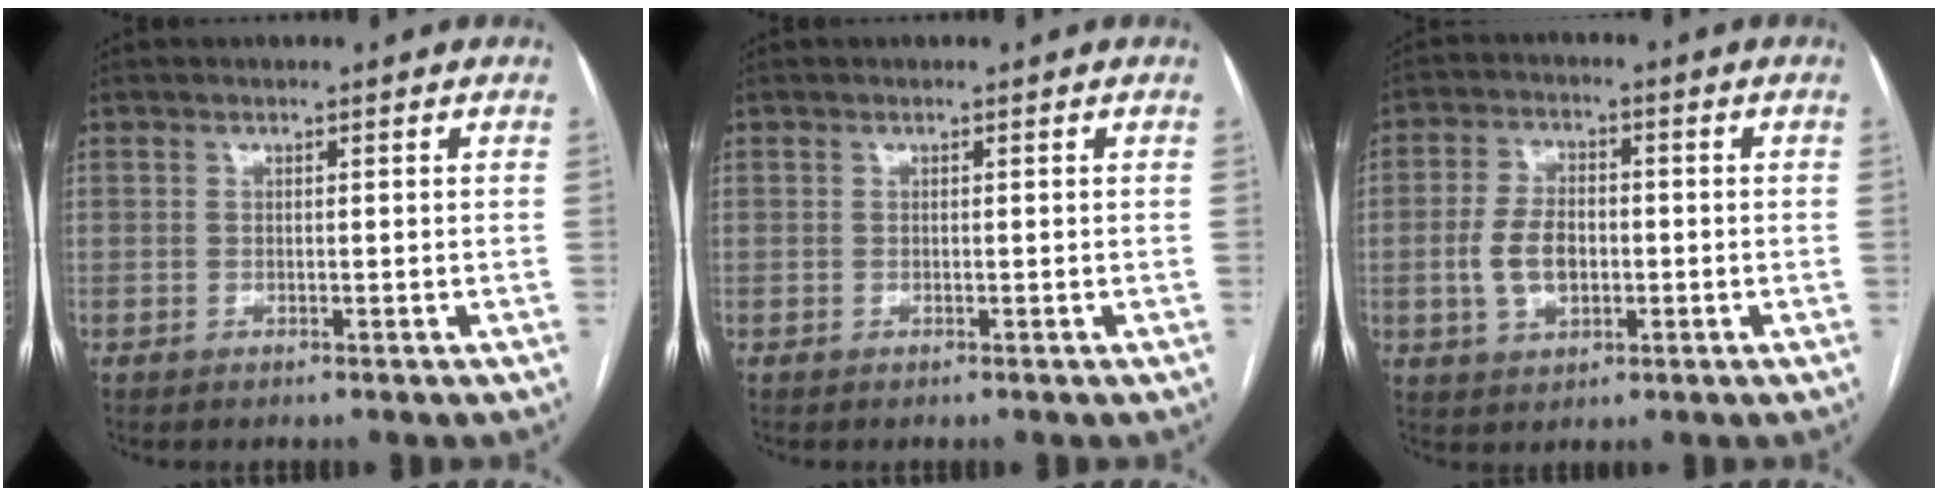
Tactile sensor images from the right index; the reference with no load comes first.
{"total": 0.0}
{"total": 7.2, "force": [-1.0, 4.3, 5.7], "torque": [-0.123, 0.010, -0.013]}